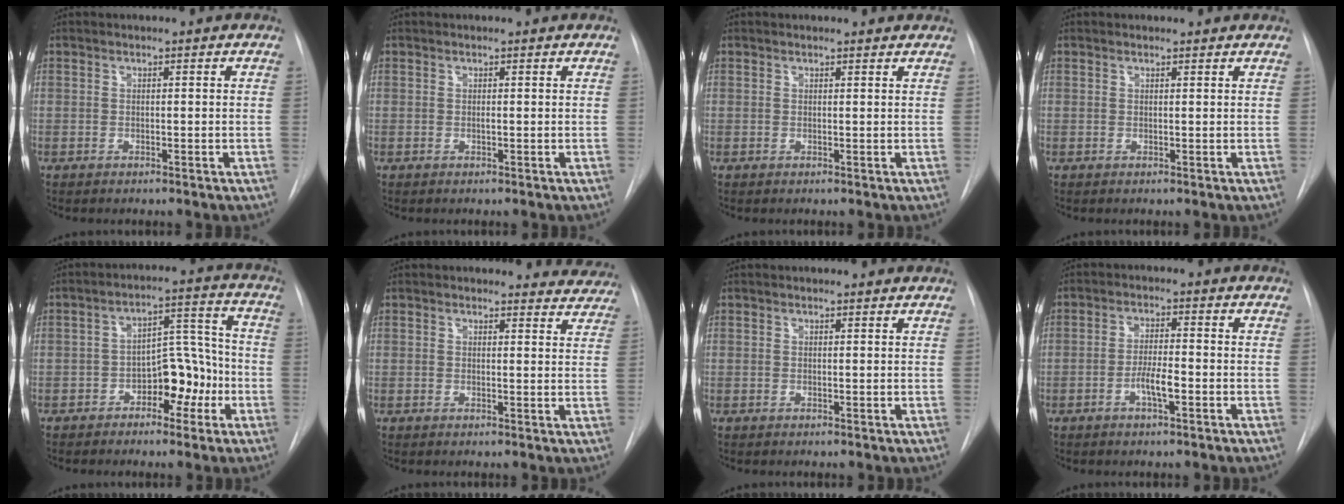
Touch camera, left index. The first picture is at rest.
{"total": 0.0}
{"total": 2.1, "force": [2.1, 0.4, 0.2], "torque": [-0.011, 0.002, 0.016]}
{"total": 1.3, "force": [1.3, 0.3, 0.1], "torque": [-0.011, 0.004, 0.011]}
{"total": 8.0, "force": [-3.7, 4.2, 5.7], "torque": [-0.081, 0.029, -0.056]}
{"total": 5.7, "force": [5.5, 1.6, -0.4], "torque": [0.029, -0.028, 0.030]}
{"total": 1.9, "force": [1.9, 0.3, 0.2], "torque": [-0.011, 0.005, 0.016]}
{"total": 3.8, "force": [-1.7, 0.6, 3.4], "torque": [-0.062, -0.003, -0.033]}